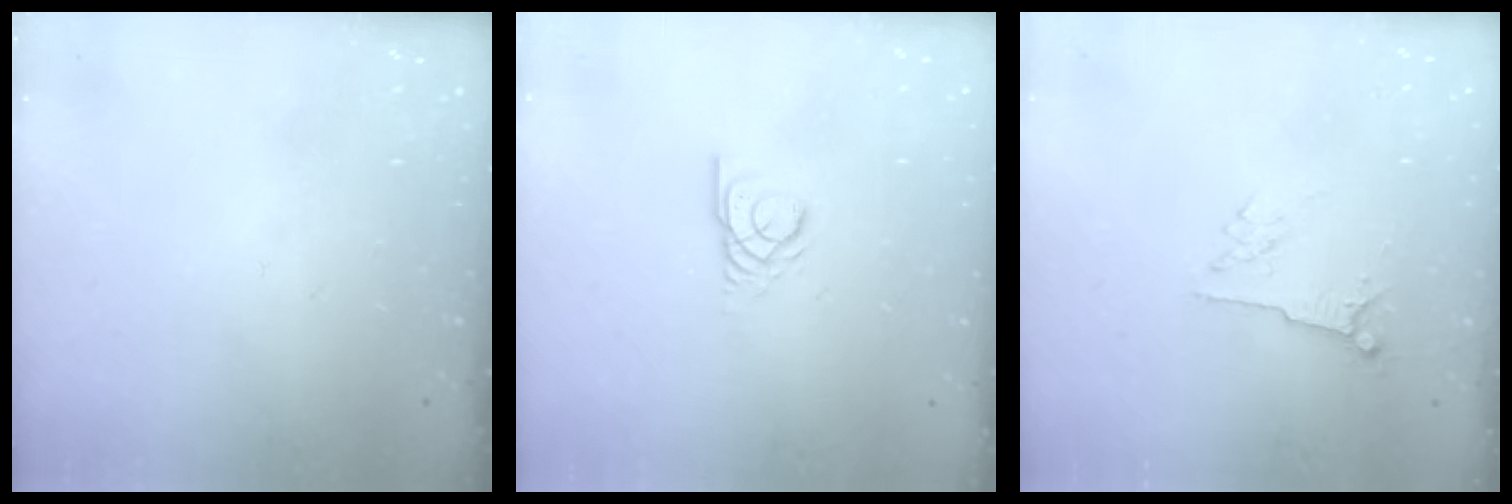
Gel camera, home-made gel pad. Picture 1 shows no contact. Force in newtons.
{"total": 2.9, "press": 2.9, "slide": 0.1}
{"total": 4.1, "press": 4.0, "slide": 0.5}